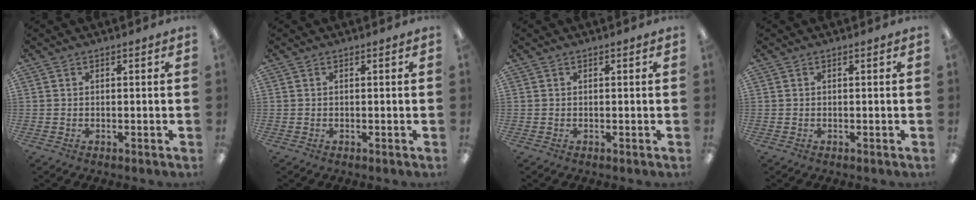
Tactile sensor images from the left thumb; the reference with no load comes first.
{"total": 0.0}
{"total": 0.0}
{"total": 0.0}